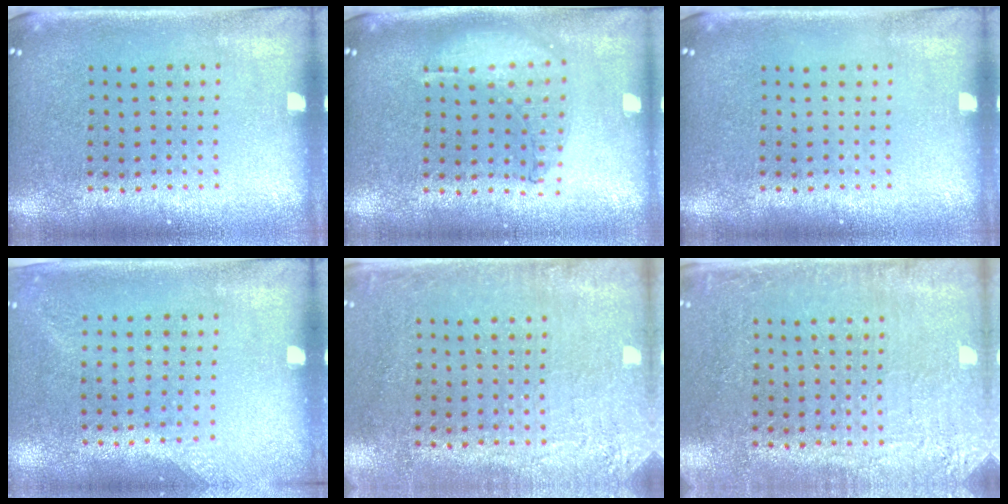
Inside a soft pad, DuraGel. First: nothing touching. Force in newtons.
{"total": 1.0, "press": 0.9, "slide": 0.2}
{"total": 0.0}
{"total": 1.3, "press": 1.0, "slide": 0.8}
{"total": 2.7, "press": 2.3, "slide": 1.4}
{"total": 2.9, "press": 2.7, "slide": 1.0}